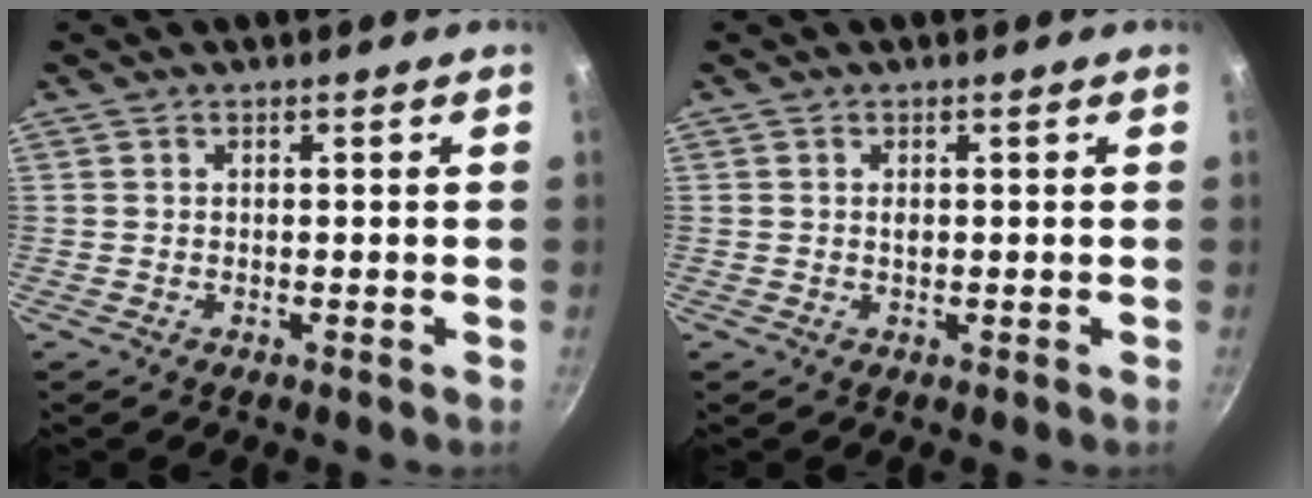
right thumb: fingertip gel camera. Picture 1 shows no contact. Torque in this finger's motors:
{"motor_torque": [-0.06, 0.20, 0.38, 0.05, 0.00]}